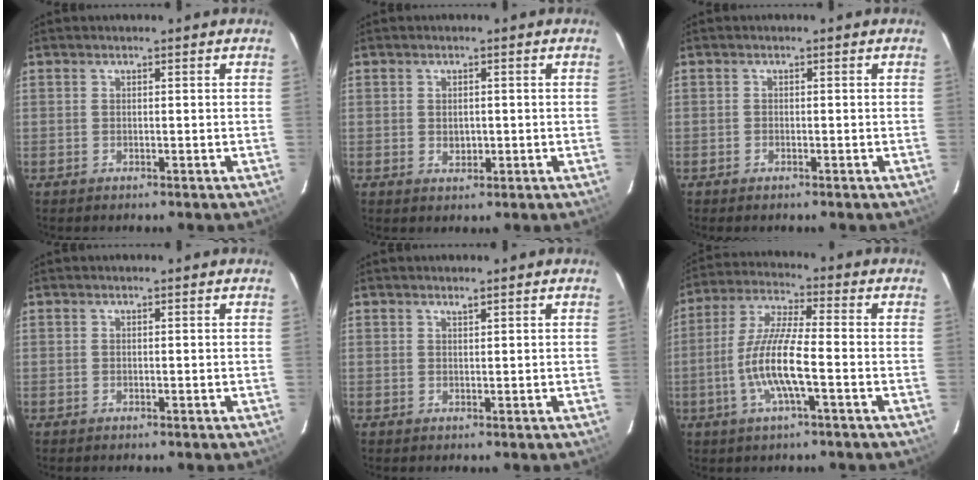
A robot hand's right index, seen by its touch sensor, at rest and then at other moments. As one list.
[{"total": 2.2, "force": [-0.2, 1.7, 1.3], "torque": [-0.020, 0.002, 0.000]}, {"total": 0.7, "force": [-0.6, 0.4, 0.2], "torque": [-0.006, 0.001, -0.012]}, {"total": 0.0}, {"total": 0.6, "force": [0.6, 0.0, 0.3], "torque": [-0.003, 0.001, 0.010]}, {"total": 10.9, "force": [-3.2, 1.4, 10.3], "torque": [-0.217, 0.000, -0.063]}]